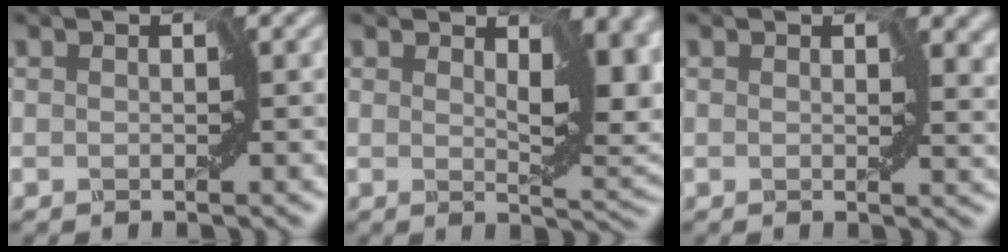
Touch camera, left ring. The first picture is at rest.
{"total": 7.4, "force": [1.2, 3.7, 6.3], "torque": [-0.098, -0.008, 0.023]}
{"total": 3.4, "force": [0.9, 2.1, 2.4], "torque": [-0.023, 0.000, 0.008]}